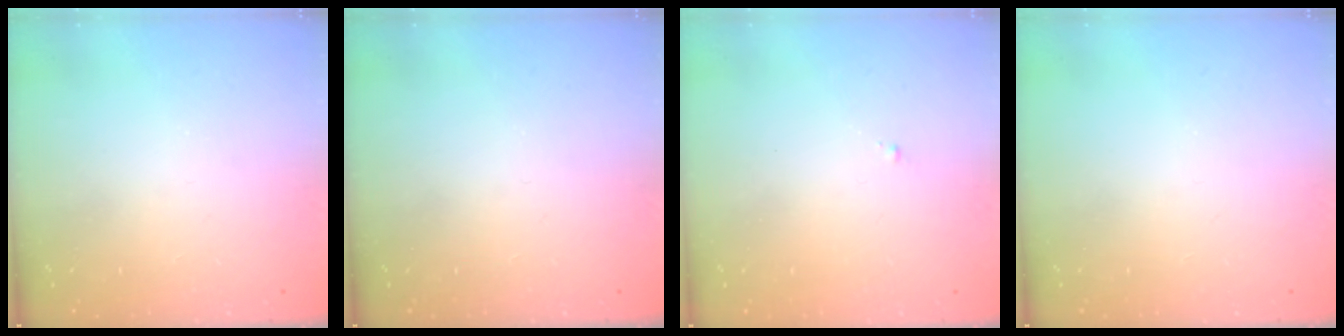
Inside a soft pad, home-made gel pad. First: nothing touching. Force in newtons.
{"total": 0.0}
{"total": 0.6, "press": 0.6, "slide": 0.2}
{"total": 0.0}